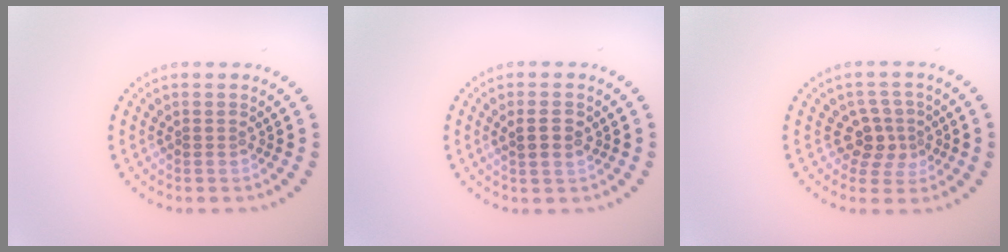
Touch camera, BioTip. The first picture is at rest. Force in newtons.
{"total": 2.3, "press": 2.3, "slide": 0.6}
{"total": 2.7, "press": 2.3, "slide": 1.4}